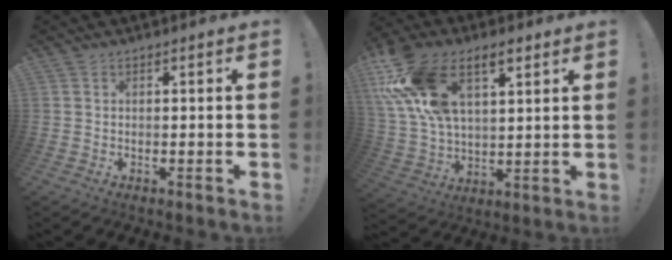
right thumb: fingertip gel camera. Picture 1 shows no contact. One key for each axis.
{"total": 19.9, "fx": 9.8, "fy": 11.5, "fz": 13.0, "tx": -0.250, "ty": -0.037, "tz": 0.178}